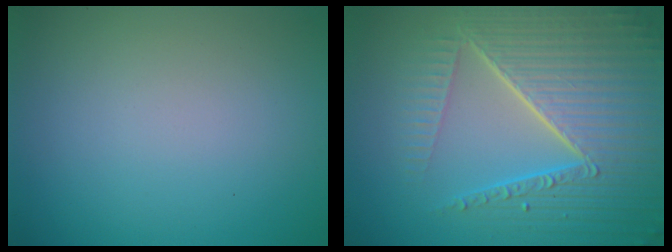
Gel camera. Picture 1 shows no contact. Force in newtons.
{"total": 8.7, "press": 6.1, "slide": 6.2}